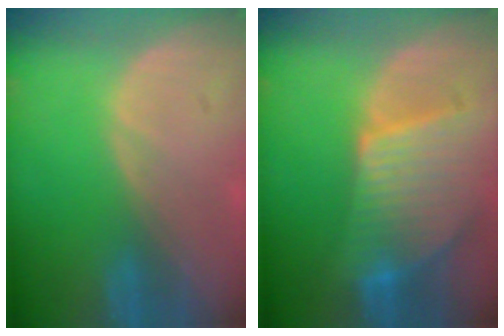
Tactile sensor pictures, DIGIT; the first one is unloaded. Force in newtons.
{"total": 9.4, "press": 8.2, "slide": 4.6}